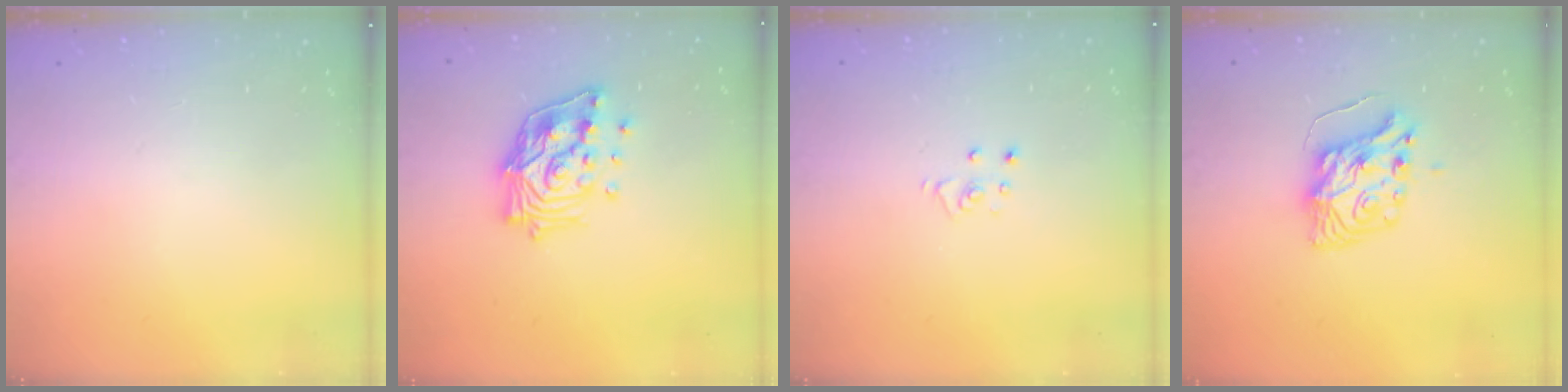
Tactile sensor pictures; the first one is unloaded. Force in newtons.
{"total": 14.6, "press": 14.5, "slide": 1.8}
{"total": 3.6, "press": 3.6, "slide": 0.2}
{"total": 8.4, "press": 8.3, "slide": 0.5}